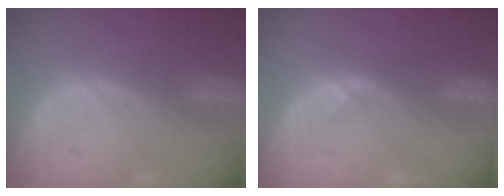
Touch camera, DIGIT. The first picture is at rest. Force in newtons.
{"total": 0.6, "press": 0.6, "slide": 0.1}